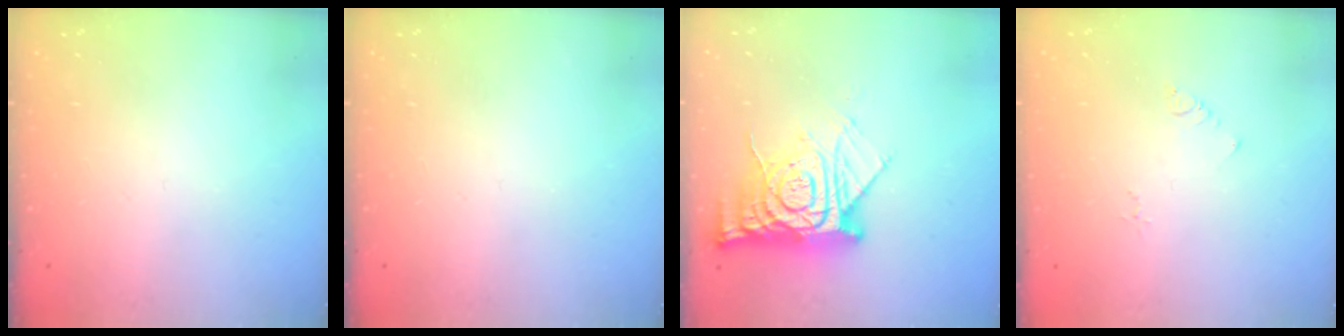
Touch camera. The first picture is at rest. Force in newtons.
{"total": 0.0}
{"total": 14.7, "press": 14.6, "slide": 1.3}
{"total": 1.4, "press": 1.3, "slide": 0.3}